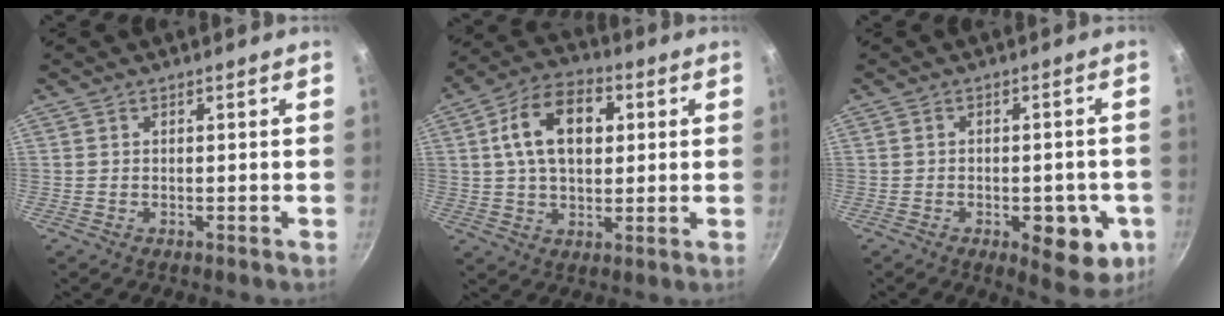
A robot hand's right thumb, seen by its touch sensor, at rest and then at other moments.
{"total": 13.9, "force": [3.1, 8.9, 10.3], "torque": [-0.151, 0.015, 0.040]}
{"total": 10.5, "force": [-3.5, 5.0, 8.5], "torque": [-0.068, 0.006, -0.038]}